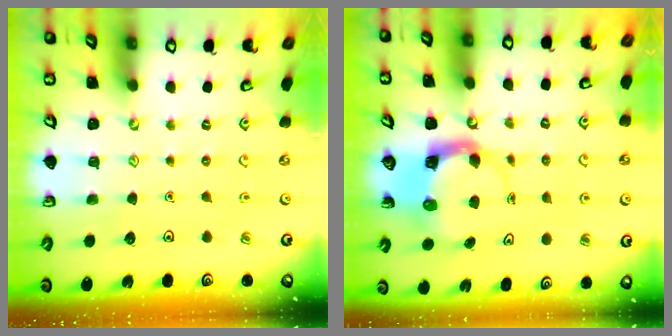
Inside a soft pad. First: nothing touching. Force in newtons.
{"total": 3.6, "press": 3.6, "slide": 0.5}